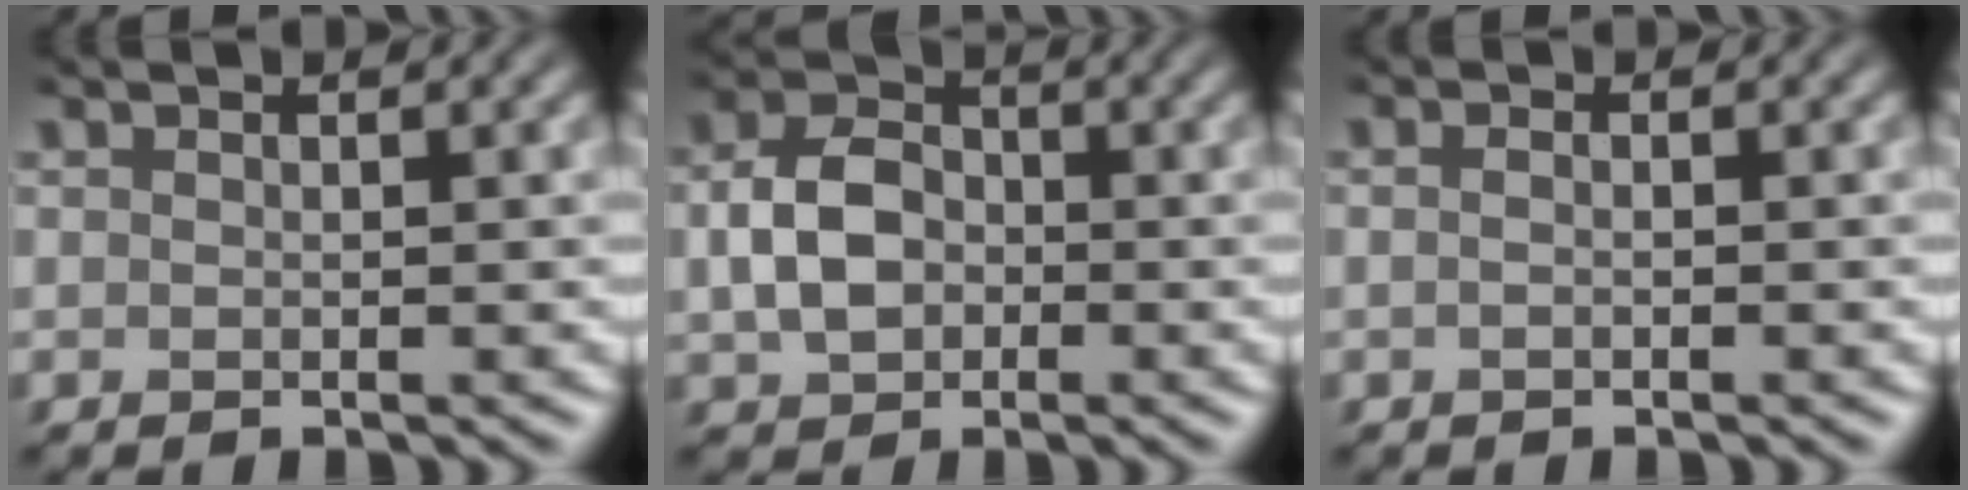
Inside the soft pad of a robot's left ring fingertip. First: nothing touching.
{"total": 4.4, "force": [-0.6, 3.3, 2.9], "torque": [-0.062, 0.002, -0.015]}
{"total": 0.8, "force": [-0.3, 0.2, 0.7], "torque": [-0.008, -0.006, -0.012]}